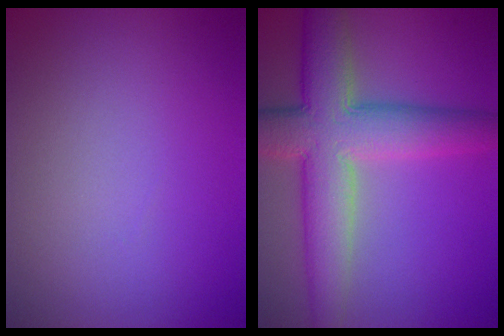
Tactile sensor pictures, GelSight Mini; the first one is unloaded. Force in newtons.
{"total": 8.9, "press": 8.9, "slide": 0.2}